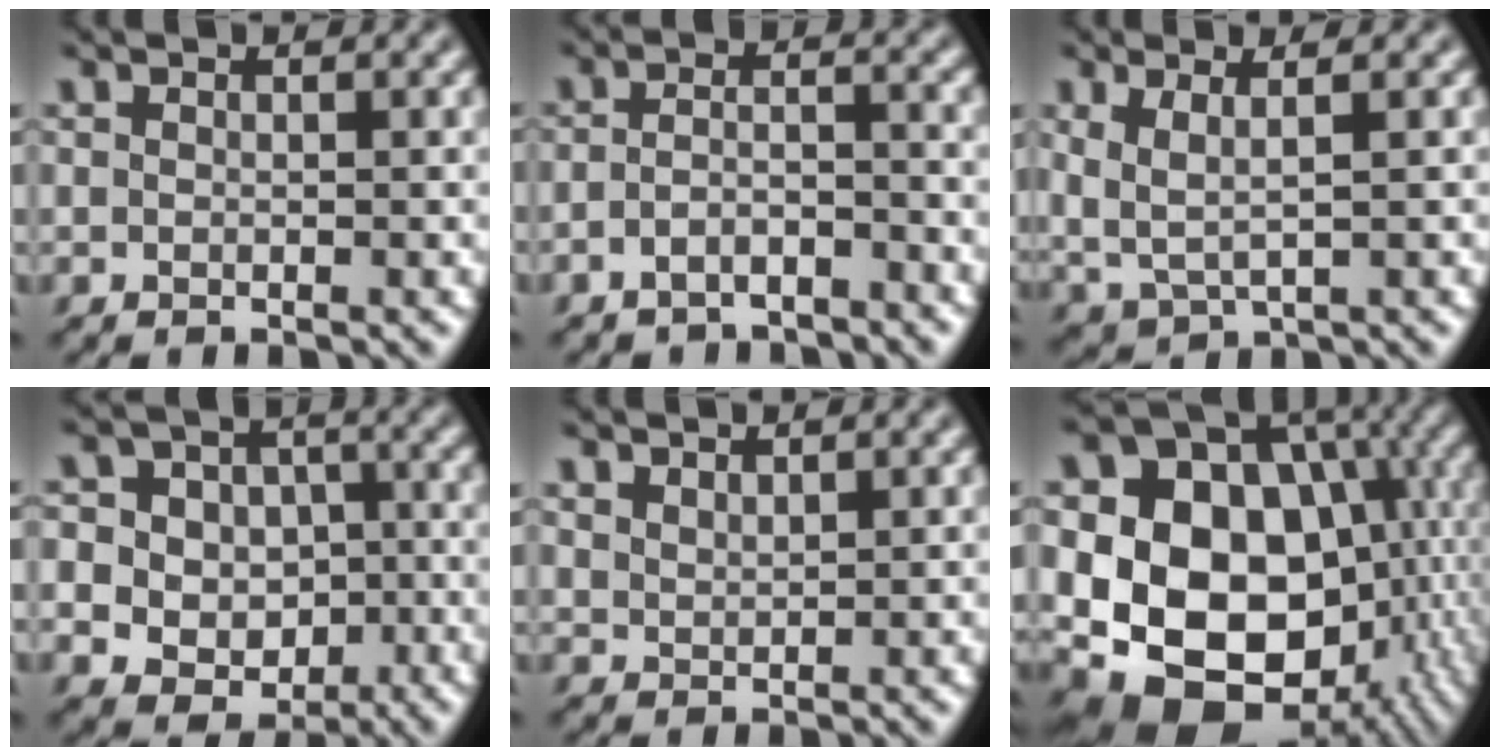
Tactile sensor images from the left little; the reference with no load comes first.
{"total": 2.6, "force": [-2.0, 0.7, 1.4], "torque": [-0.029, 0.005, -0.044]}
{"total": 2.7, "force": [0.9, 0.7, 2.5], "torque": [-0.064, -0.005, 0.016]}
{"total": 9.5, "force": [-0.7, 8.8, 3.4], "torque": [-0.081, 0.039, -0.037]}
{"total": 1.1, "force": [1.0, 0.4, 0.4], "torque": [-0.015, 0.002, 0.021]}
{"total": 18.0, "force": [-2.7, 14.0, 11.0], "torque": [-0.185, -0.003, -0.029]}